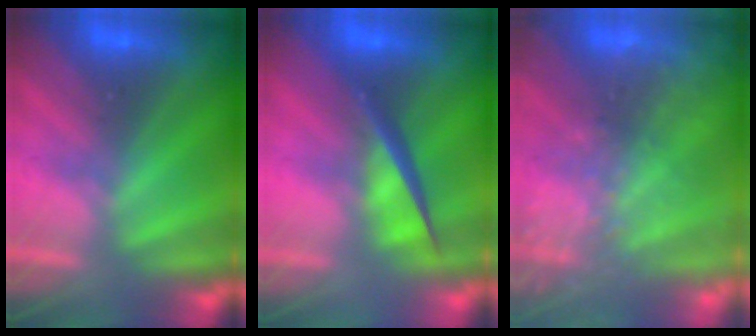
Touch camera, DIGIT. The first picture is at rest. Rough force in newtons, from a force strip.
{"total": 4.7}
{"total": 7.4}